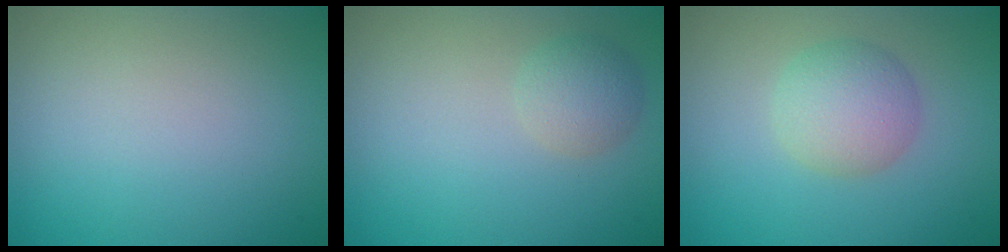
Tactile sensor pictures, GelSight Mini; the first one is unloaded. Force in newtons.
{"total": 2.1, "press": 2.1, "slide": 0.0}
{"total": 3.4, "press": 3.4, "slide": 0.1}